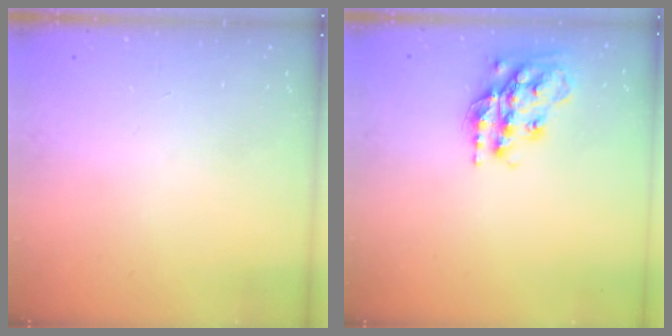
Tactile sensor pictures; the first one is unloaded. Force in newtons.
{"total": 17.6, "press": 17.5, "slide": 1.3}